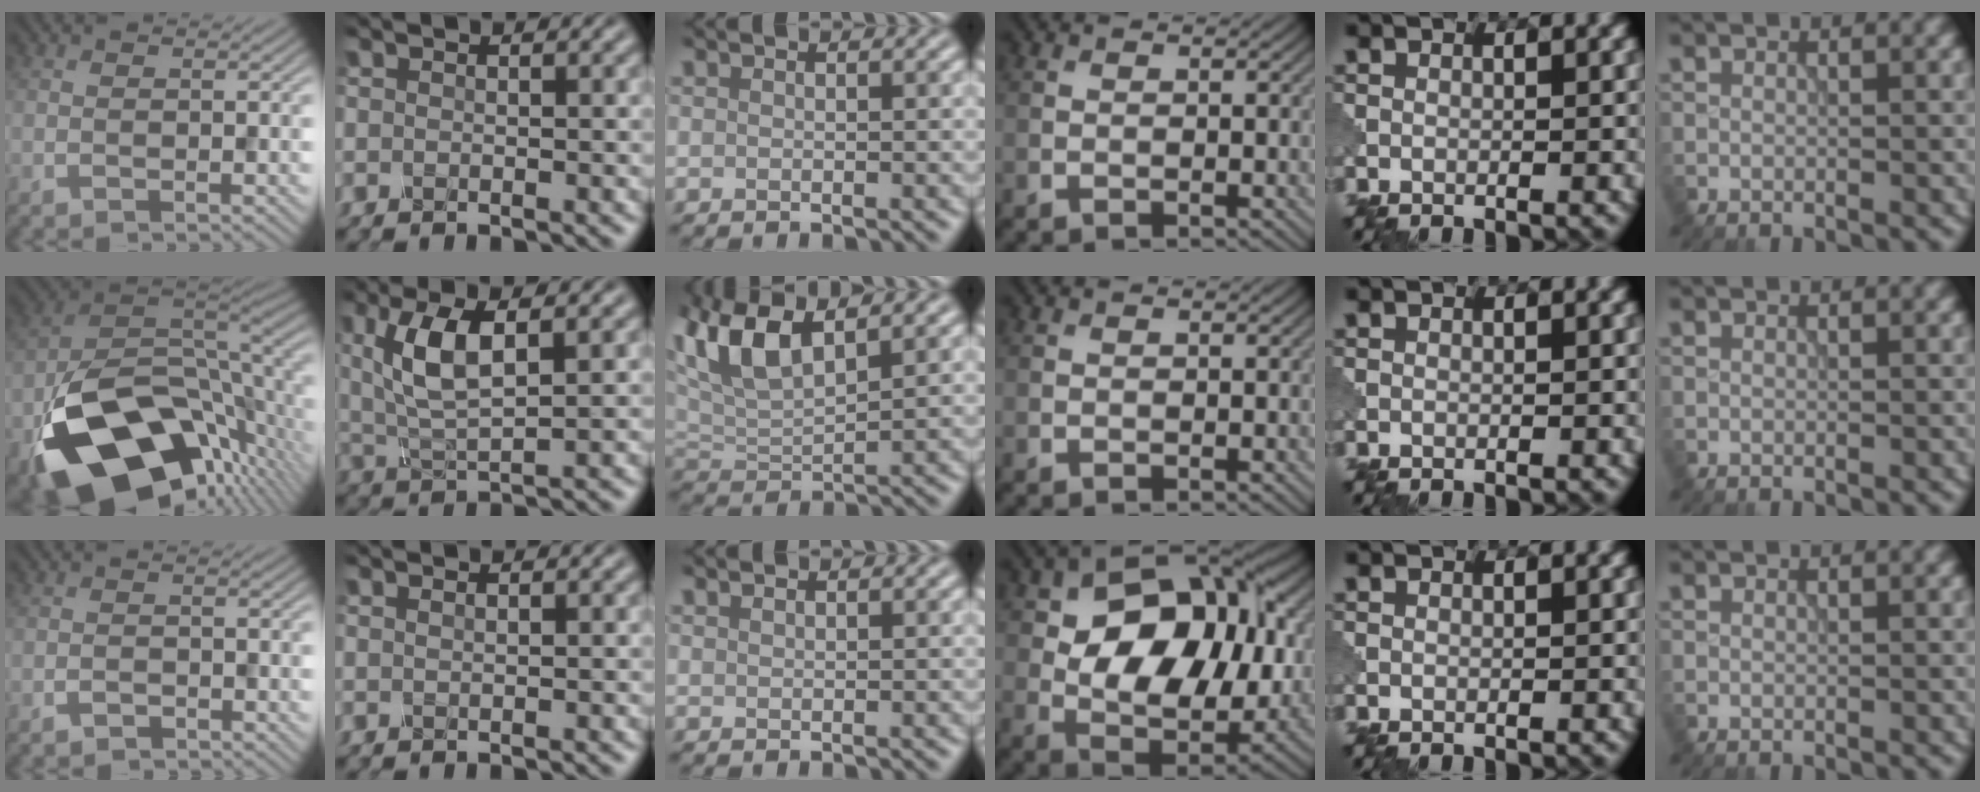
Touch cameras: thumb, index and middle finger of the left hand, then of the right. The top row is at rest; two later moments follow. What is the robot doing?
{"motion": "shake", "object": "sieve"}